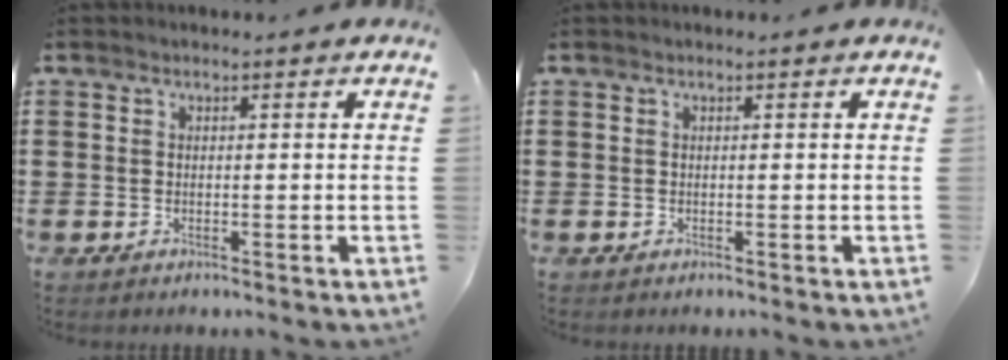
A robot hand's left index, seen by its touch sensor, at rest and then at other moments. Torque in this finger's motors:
{"motor_torque": [0.00, 0.00, 0.00, 0.00]}